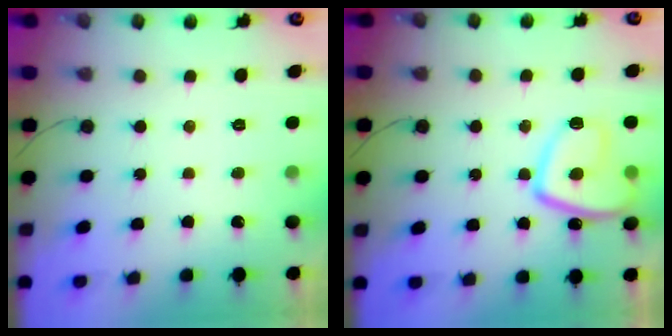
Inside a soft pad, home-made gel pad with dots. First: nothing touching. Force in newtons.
{"total": 12.1, "press": 12.0, "slide": 1.1}